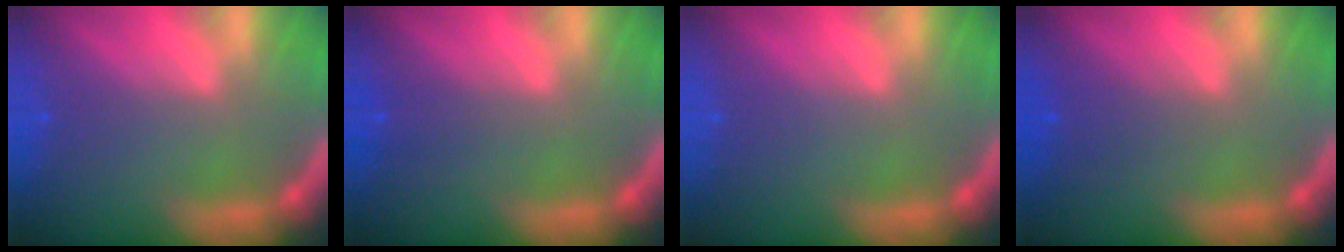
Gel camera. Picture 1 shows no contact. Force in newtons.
{"total": 1.0}
{"total": 0.0}
{"total": 2.0}